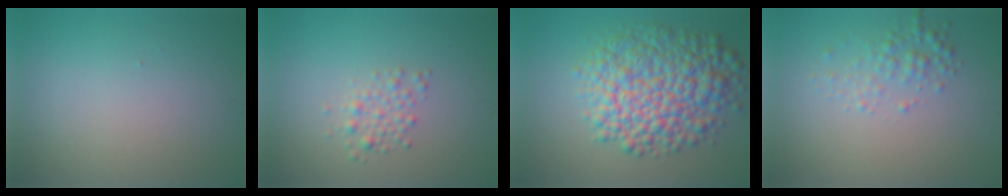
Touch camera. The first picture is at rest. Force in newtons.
{"total": 1.7, "press": 1.7, "slide": 0.0}
{"total": 9.5, "press": 9.5, "slide": 0.2}
{"total": 2.0, "press": 2.0, "slide": 0.1}